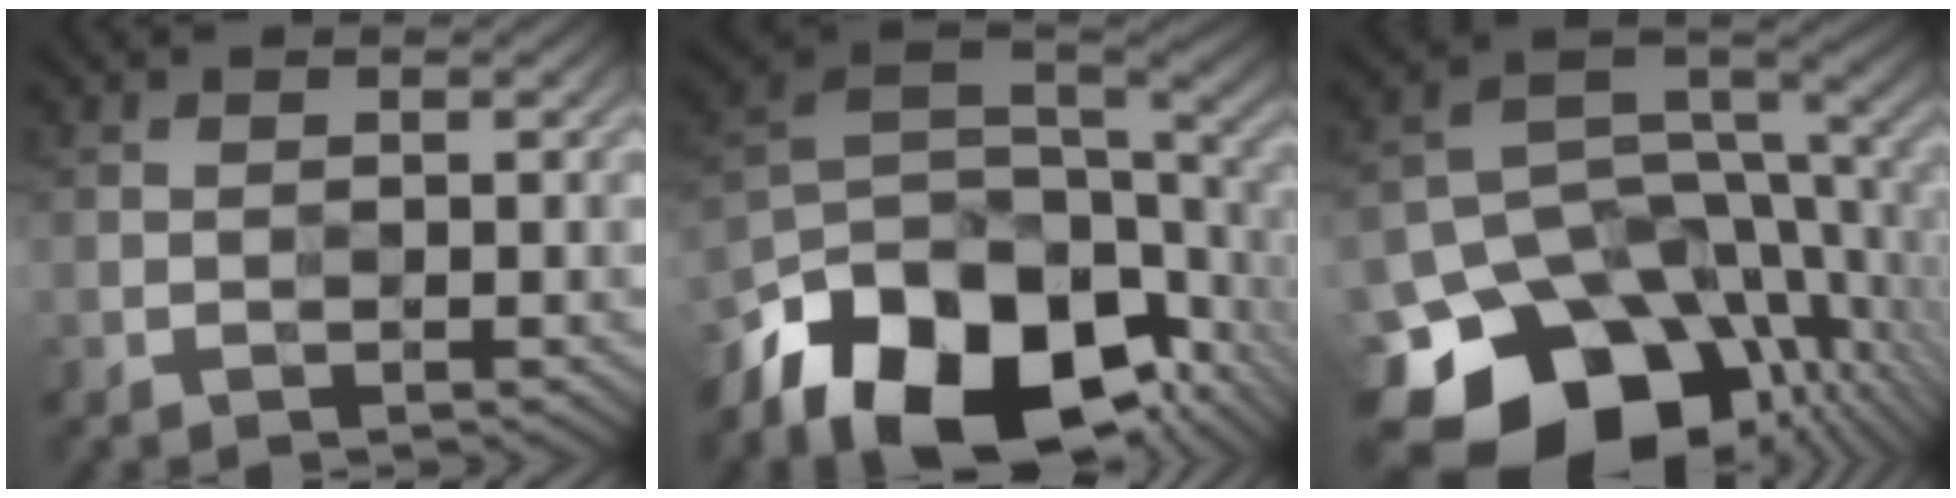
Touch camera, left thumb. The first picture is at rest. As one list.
[{"total": 17.3, "force": [-8.4, 9.1, 12.1], "torque": [-0.266, -0.032, -0.125]}, {"total": 16.2, "force": [-8.5, 10.4, 9.1], "torque": [-0.189, -0.031, -0.129]}]